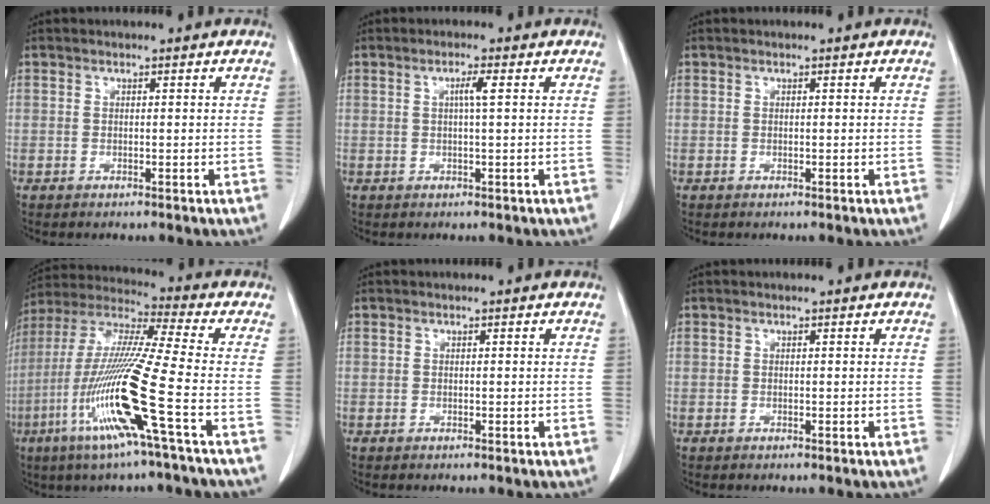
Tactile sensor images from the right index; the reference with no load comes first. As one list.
[{"total": 2.0, "force": [0.4, -0.3, 2.0], "torque": [-0.036, 0.002, 0.007]}, {"total": 0.0}, {"total": 17.7, "force": [-6.4, -1.4, 16.4], "torque": [-0.341, -0.026, -0.131]}, {"total": 0.0}, {"total": 0.0}]